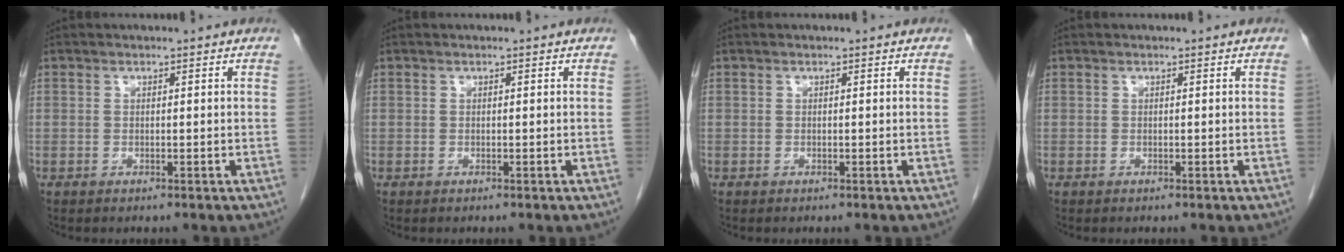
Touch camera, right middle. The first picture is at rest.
{"total": 0.0}
{"total": 0.0}
{"total": 0.0}